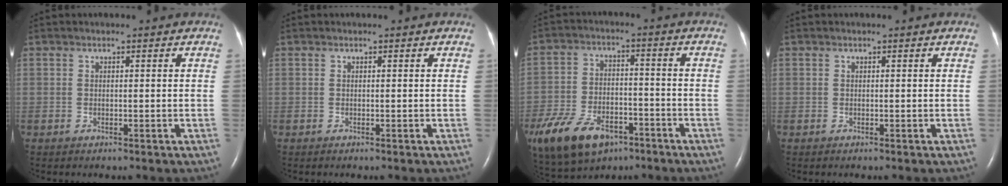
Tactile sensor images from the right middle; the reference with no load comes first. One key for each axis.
{"total": 0.0}
{"total": 16.2, "fx": -9.6, "fy": 9.0, "fz": 9.4, "tx": -0.219, "ty": -0.008, "tz": -0.161}
{"total": 0.0}